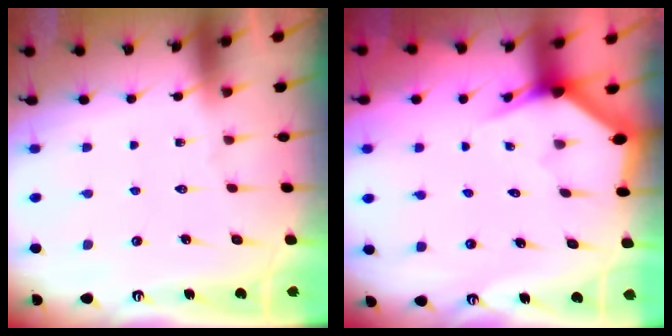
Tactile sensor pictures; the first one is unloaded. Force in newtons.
{"total": 2.7, "press": 2.7, "slide": 0.1}